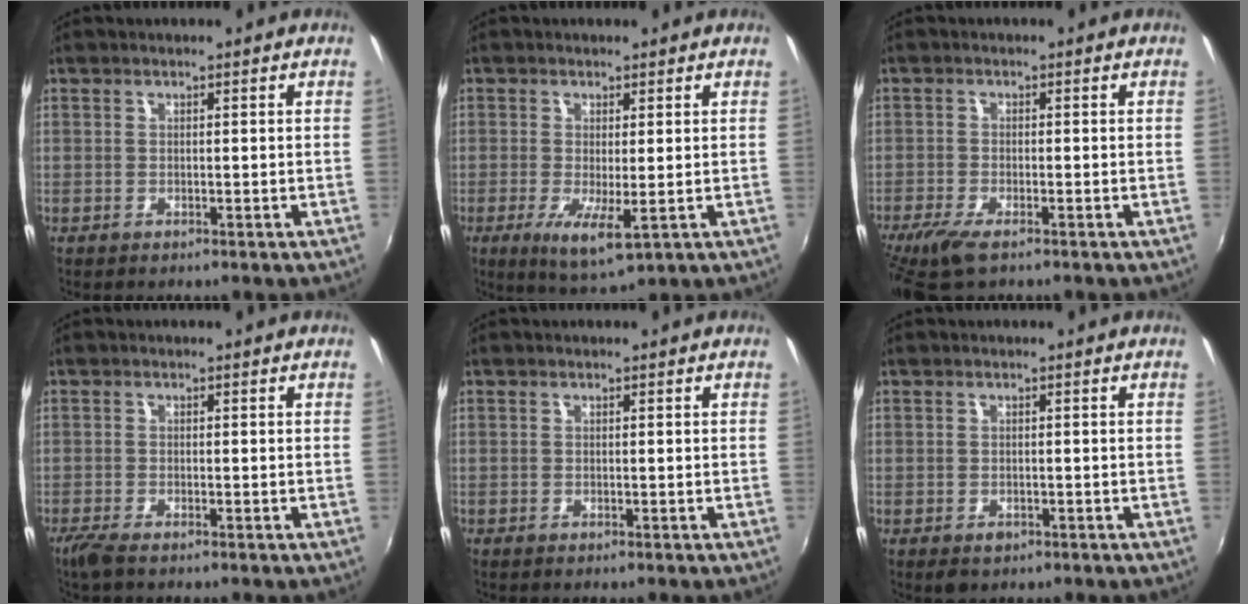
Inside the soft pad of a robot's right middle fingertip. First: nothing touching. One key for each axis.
{"total": 6.2, "fx": -1.4, "fy": 1.3, "fz": 5.9, "tx": -0.114, "ty": -0.021, "tz": -0.020}
{"total": 6.5, "fx": -4.6, "fy": 1.7, "fz": 4.3, "tx": -0.109, "ty": -0.024, "tz": -0.089}
{"total": 3.0, "fx": -2.3, "fy": 0.3, "fz": 1.9, "tx": -0.045, "ty": -0.010, "tz": -0.046}
{"total": 0.0}
{"total": 2.2, "fx": -1.2, "fy": 1.5, "fz": 1.1, "tx": -0.021, "ty": -0.007, "tz": -0.016}